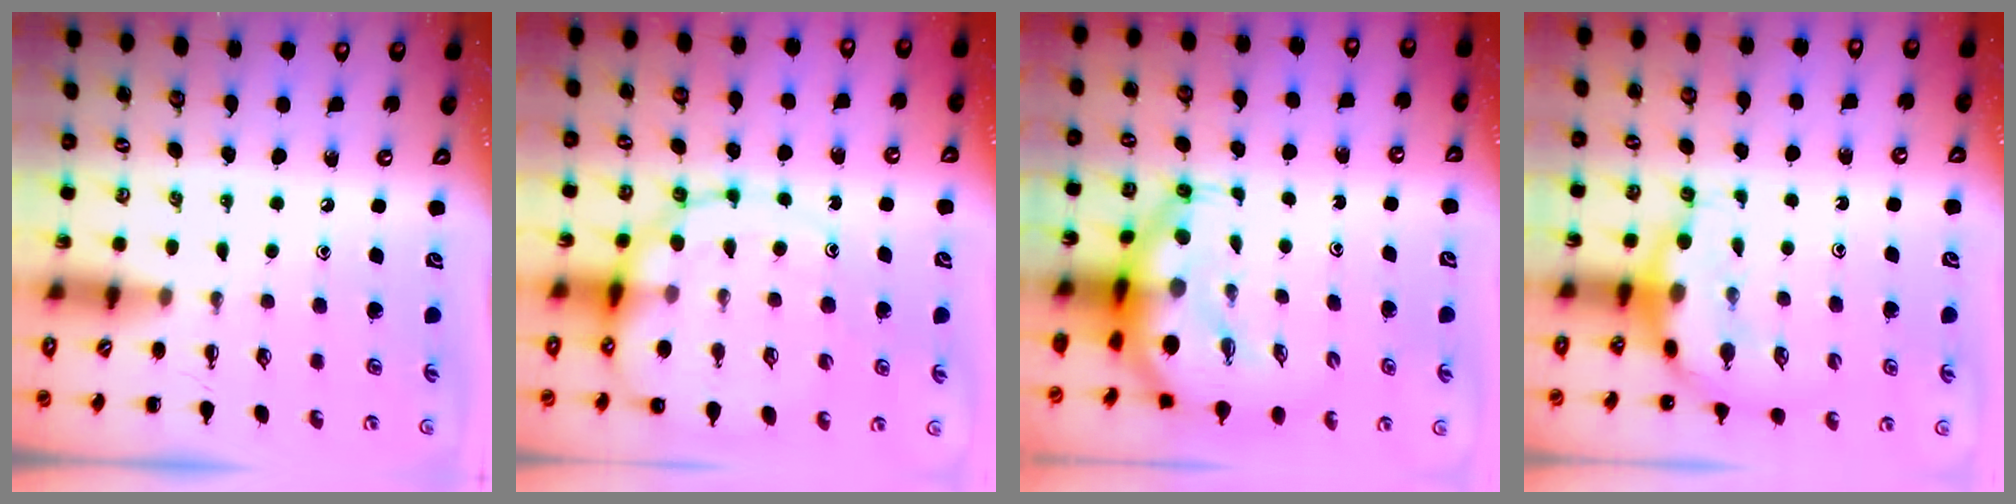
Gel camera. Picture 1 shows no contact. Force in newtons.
{"total": 15.7, "press": 15.3, "slide": 3.7}
{"total": 8.1, "press": 7.8, "slide": 2.1}
{"total": 7.1, "press": 6.9, "slide": 1.6}